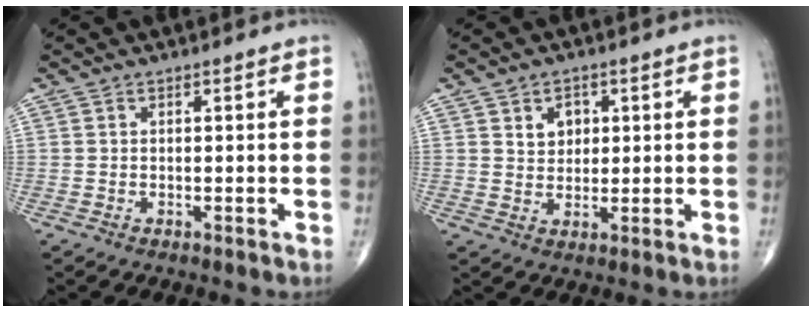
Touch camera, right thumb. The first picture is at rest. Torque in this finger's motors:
{"motor_torque": [0.01, 0.03, 0.38, 0.33, 0.04]}